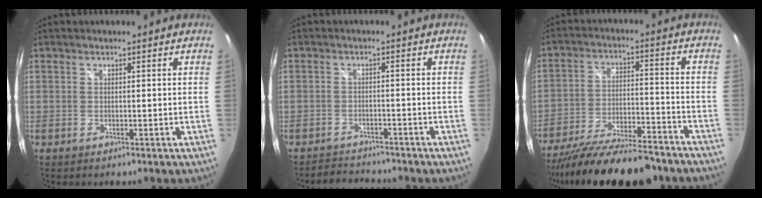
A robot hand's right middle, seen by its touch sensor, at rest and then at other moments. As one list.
[{"total": 4.6, "force": [-4.4, 1.2, 0.2], "torque": [-0.019, 0.008, -0.071]}, {"total": 21.8, "force": [-18.5, 4.1, 10.6], "torque": [-0.195, -0.043, -0.280]}]